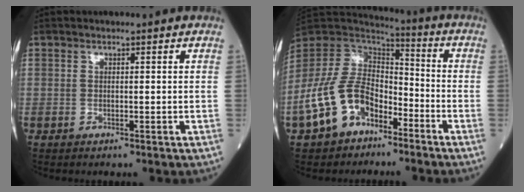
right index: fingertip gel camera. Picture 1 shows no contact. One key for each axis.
{"total": 13.2, "fx": -6.8, "fy": 8.0, "fz": 8.0, "tx": -0.183, "ty": 0.018, "tz": -0.132}